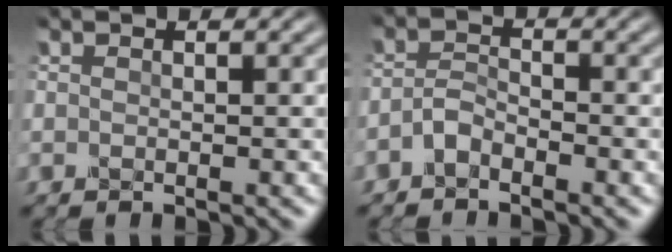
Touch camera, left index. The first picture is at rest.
{"total": 1.5, "force": [-1.2, 0.5, 0.8], "torque": [-0.020, 0.009, -0.029]}